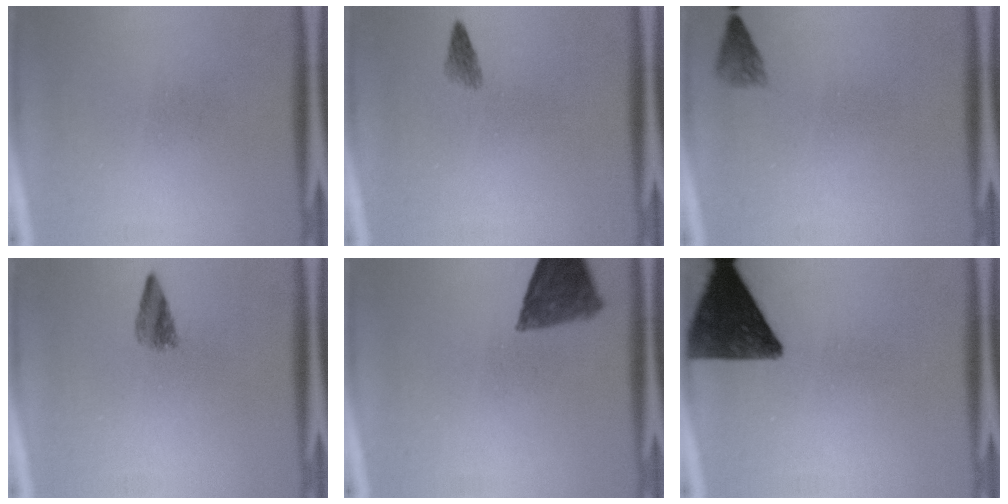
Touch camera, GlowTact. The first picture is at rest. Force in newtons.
{"total": 1.5}
{"total": 1.8}
{"total": 2.6}
{"total": 9.2}
{"total": 12.8}